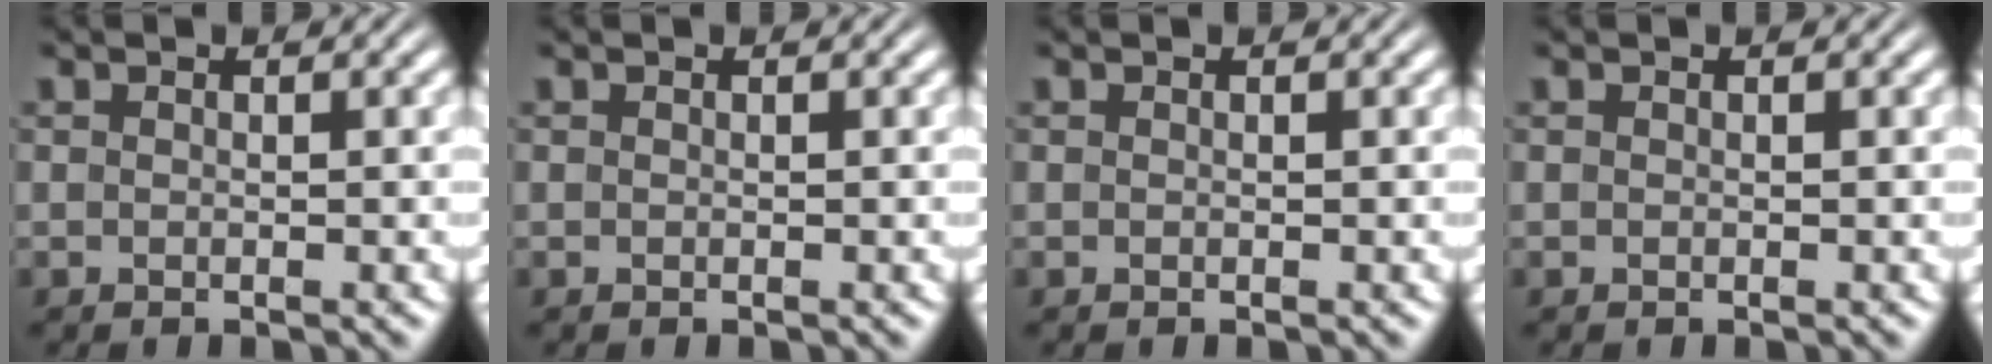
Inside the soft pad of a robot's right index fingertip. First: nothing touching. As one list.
[{"total": 0.0}, {"total": 0.0}, {"total": 0.0}]